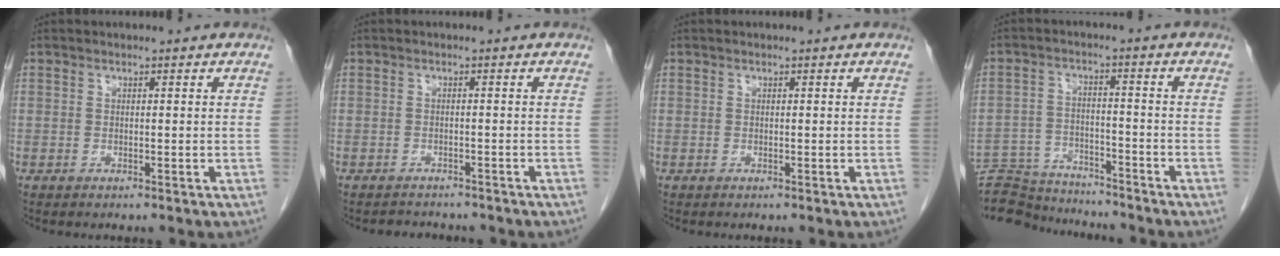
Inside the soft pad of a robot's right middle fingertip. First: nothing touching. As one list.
[{"total": 3.6, "force": [-3.3, 1.4, 0.6], "torque": [-0.011, -0.001, -0.042]}, {"total": 0.0}, {"total": 12.4, "force": [-12.0, 2.5, 1.7], "torque": [-0.029, 0.018, -0.187]}]